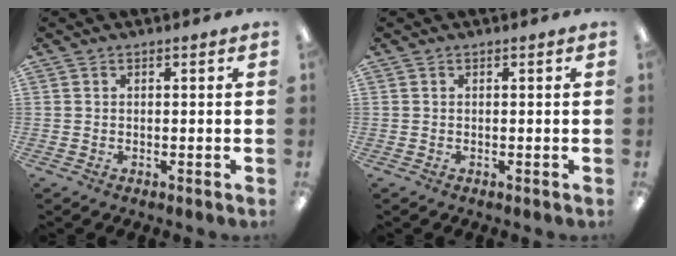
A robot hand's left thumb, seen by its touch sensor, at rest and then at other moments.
{"total": 0.0}